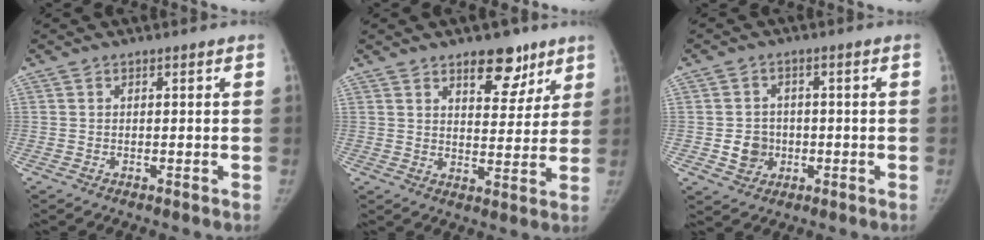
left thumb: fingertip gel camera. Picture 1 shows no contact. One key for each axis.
{"total": 8.8, "fx": 5.7, "fy": 4.5, "fz": 4.8, "tx": -0.030, "ty": -0.034, "tz": 0.084}
{"total": 4.9, "fx": -1.0, "fy": 4.5, "fz": 1.9, "tx": -0.007, "ty": 0.010, "tz": -0.012}